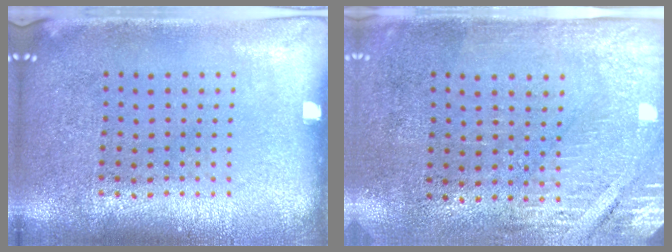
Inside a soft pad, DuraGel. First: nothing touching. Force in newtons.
{"total": 2.9, "press": 2.5, "slide": 1.4}